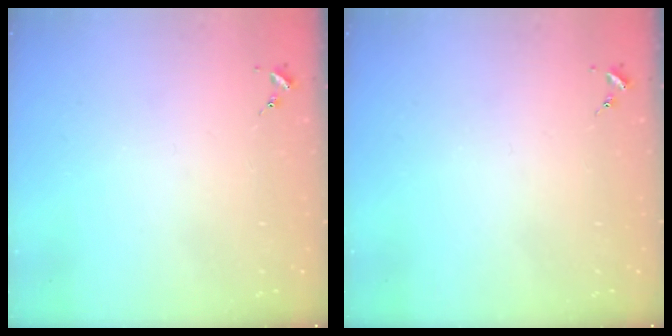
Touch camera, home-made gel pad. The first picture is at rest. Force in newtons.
{"total": 0.0}